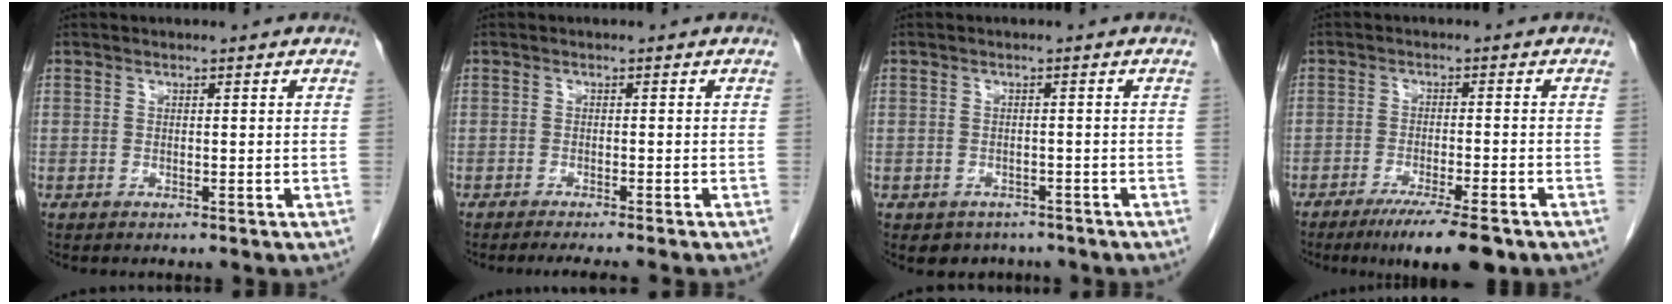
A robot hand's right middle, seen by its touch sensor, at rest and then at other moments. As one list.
[{"total": 5.5, "force": [-4.8, -0.3, 2.6], "torque": [-0.019, -0.009, -0.068]}, {"total": 3.8, "force": [-2.9, 2.5, 0.3], "torque": [0.000, 0.008, -0.037]}, {"total": 9.1, "force": [-6.7, 0.6, 6.2], "torque": [-0.088, -0.019, -0.101]}]